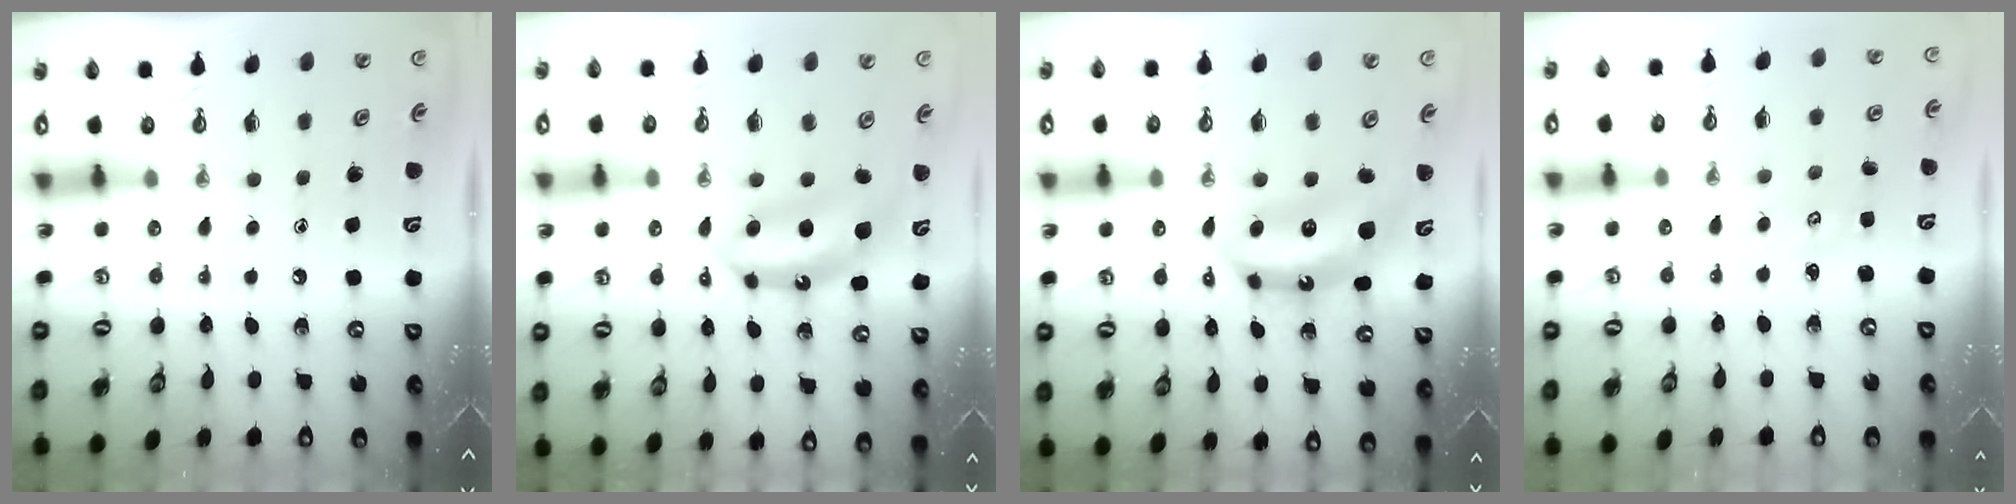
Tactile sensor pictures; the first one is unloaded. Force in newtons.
{"total": 7.5, "press": 7.5, "slide": 0.4}
{"total": 7.5, "press": 7.4, "slide": 0.6}
{"total": 2.0, "press": 1.9, "slide": 0.2}